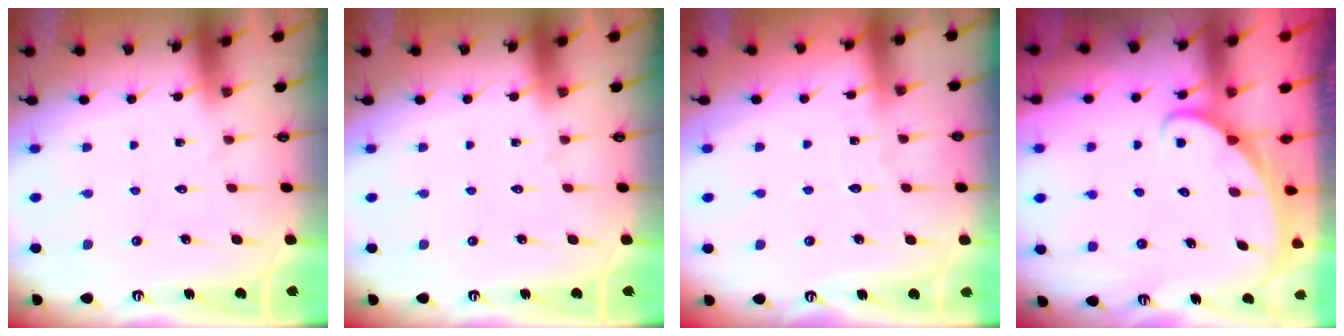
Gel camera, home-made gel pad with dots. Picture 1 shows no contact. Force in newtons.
{"total": 0.0}
{"total": 2.0, "press": 2.0, "slide": 0.1}
{"total": 2.1, "press": 2.1, "slide": 0.0}